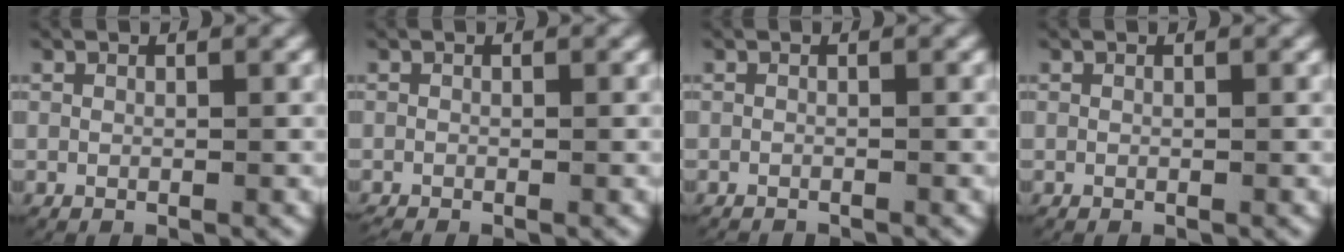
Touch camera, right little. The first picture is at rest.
{"total": 0.7, "force": [-0.7, 0.2, 0.1], "torque": [-0.009, -0.010, -0.008]}
{"total": 0.9, "force": [-0.9, 0.0, 0.0], "torque": [-0.007, -0.008, -0.012]}
{"total": 0.0}